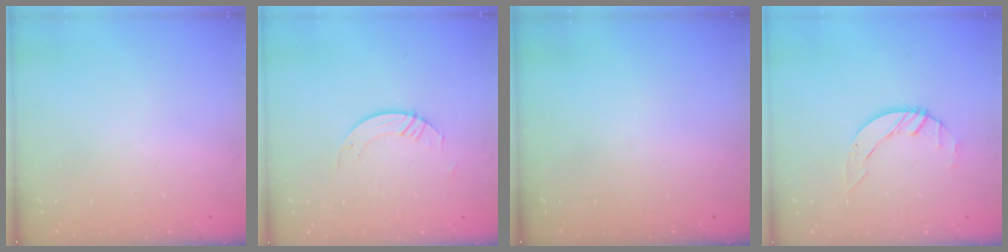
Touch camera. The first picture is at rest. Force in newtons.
{"total": 2.2, "press": 2.2, "slide": 0.2}
{"total": 0.0}
{"total": 3.3, "press": 3.2, "slide": 0.4}